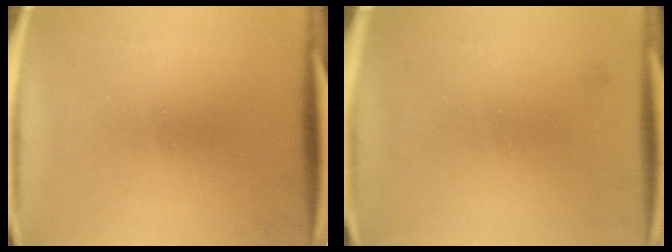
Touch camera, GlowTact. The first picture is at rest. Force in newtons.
{"total": 1.1}